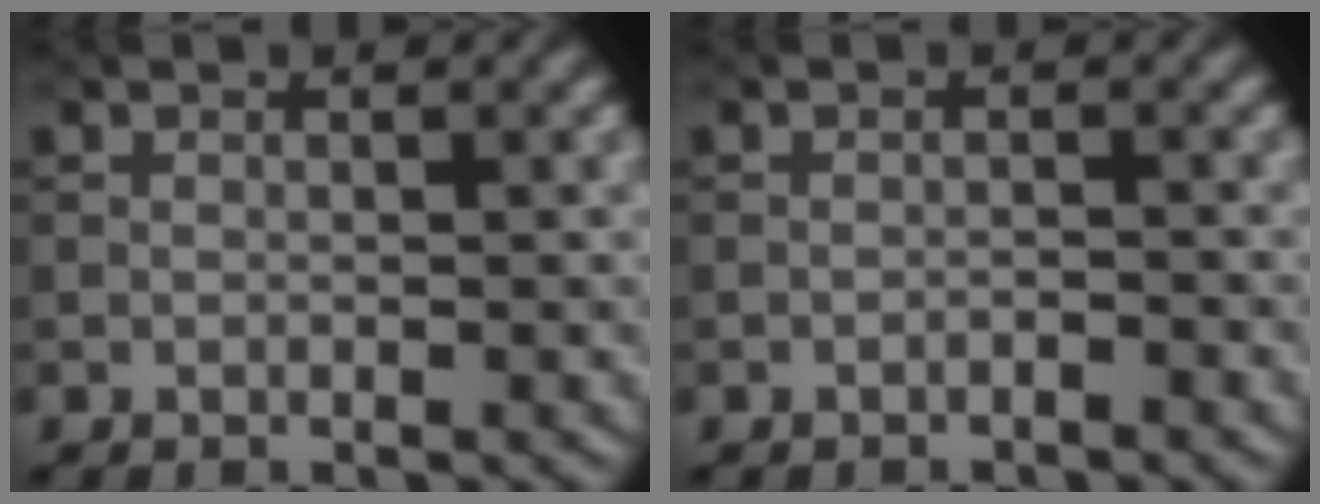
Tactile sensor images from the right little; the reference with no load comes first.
{"total": 0.8, "force": [-0.7, 0.1, 0.4], "torque": [-0.005, 0.003, -0.013]}